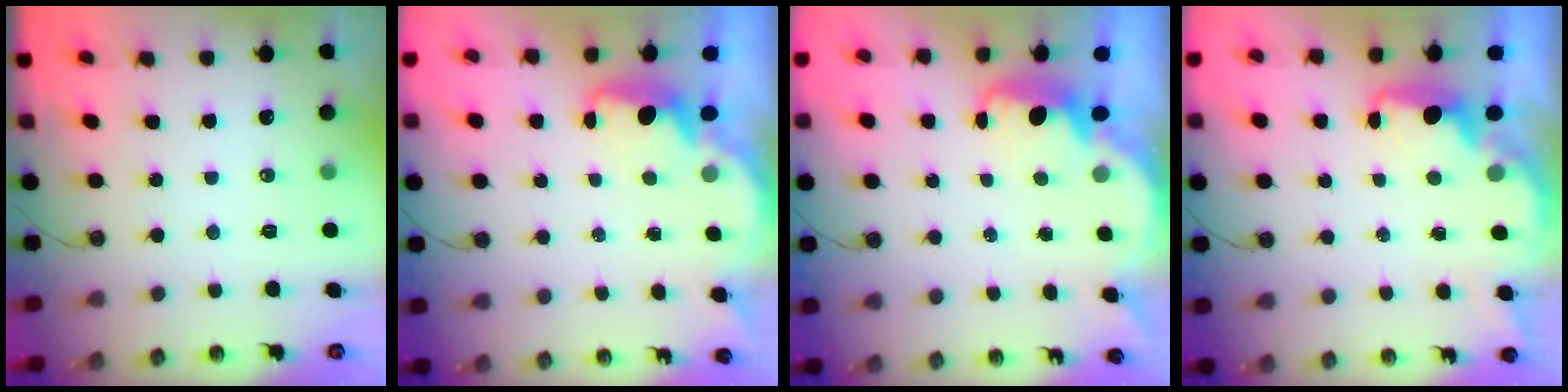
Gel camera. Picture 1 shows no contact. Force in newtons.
{"total": 2.2, "press": 2.1, "slide": 0.6}
{"total": 2.5, "press": 2.4, "slide": 0.6}
{"total": 2.3, "press": 2.2, "slide": 0.8}